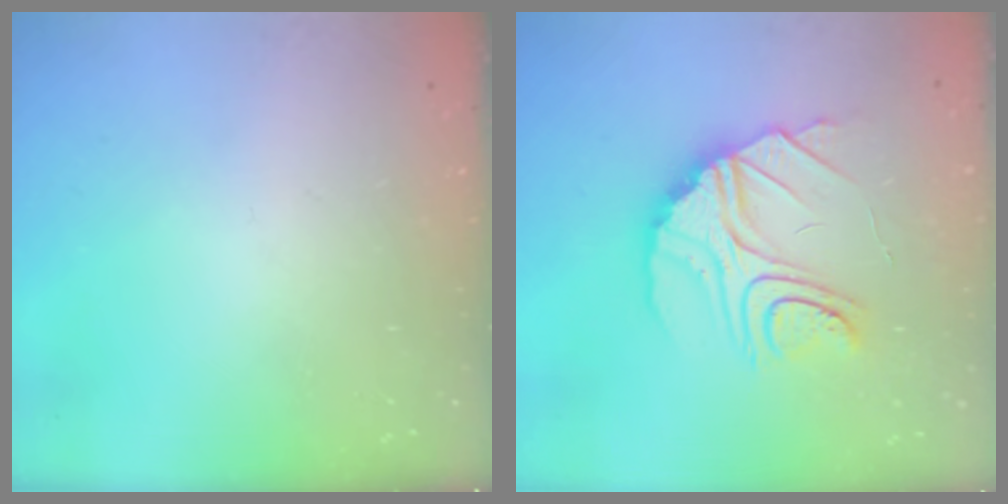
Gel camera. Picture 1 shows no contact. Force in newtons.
{"total": 12.9, "press": 12.9, "slide": 1.1}